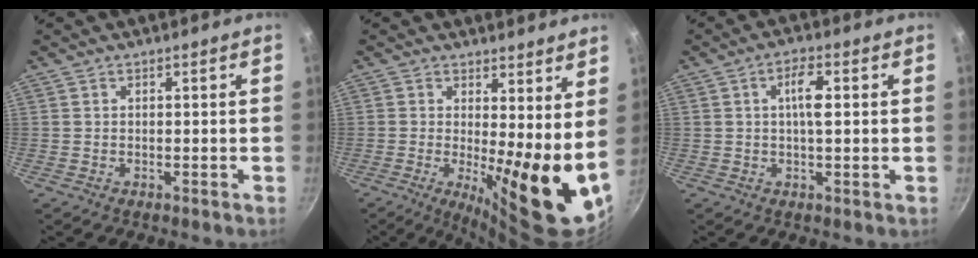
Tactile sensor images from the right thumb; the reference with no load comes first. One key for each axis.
{"total": 12.9, "fx": 0.3, "fy": 3.9, "fz": 12.3, "tx": -0.160, "ty": -0.025, "tz": 0.010}
{"total": 5.0, "fx": 0.7, "fy": 1.6, "fz": 4.7, "tx": -0.084, "ty": 0.006, "tz": 0.010}